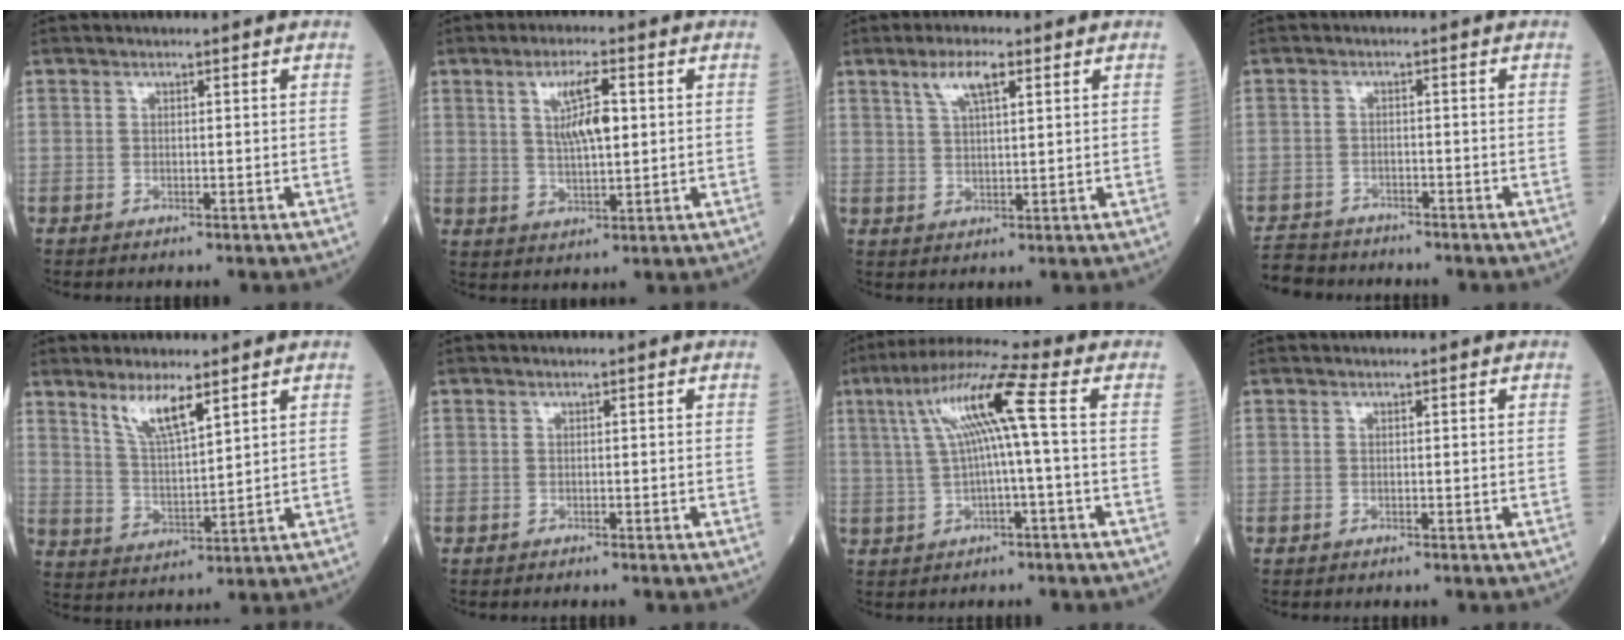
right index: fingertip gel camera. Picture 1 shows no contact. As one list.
[{"total": 6.8, "force": [1.9, 1.5, 6.4], "torque": [-0.117, 0.002, 0.037]}, {"total": 5.2, "force": [3.0, 1.1, 4.1], "torque": [-0.085, 0.007, 0.057]}, {"total": 5.7, "force": [-5.3, 2.2, -0.1], "torque": [0.002, -0.009, -0.096]}, {"total": 6.8, "force": [4.6, 1.0, 5.0], "torque": [-0.099, -0.006, 0.091]}, {"total": 0.0}, {"total": 10.3, "force": [1.8, -0.3, 10.2], "torque": [-0.189, 0.032, 0.033]}, {"total": 0.0}]